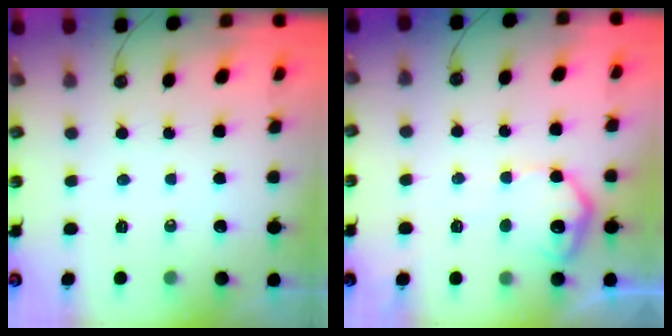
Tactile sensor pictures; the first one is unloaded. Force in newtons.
{"total": 10.7, "press": 10.7, "slide": 0.5}